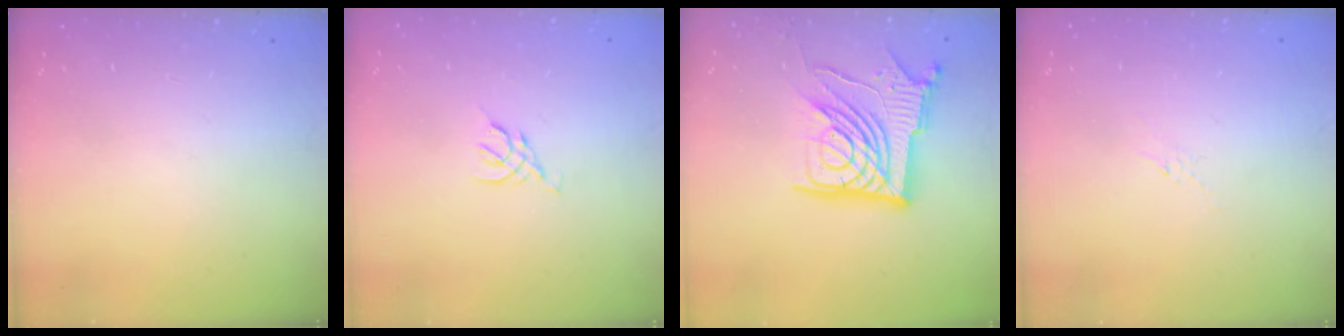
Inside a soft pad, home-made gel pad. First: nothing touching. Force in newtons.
{"total": 2.5, "press": 2.5, "slide": 0.7}
{"total": 16.7, "press": 16.6, "slide": 2.2}
{"total": 2.8, "press": 2.7, "slide": 0.6}